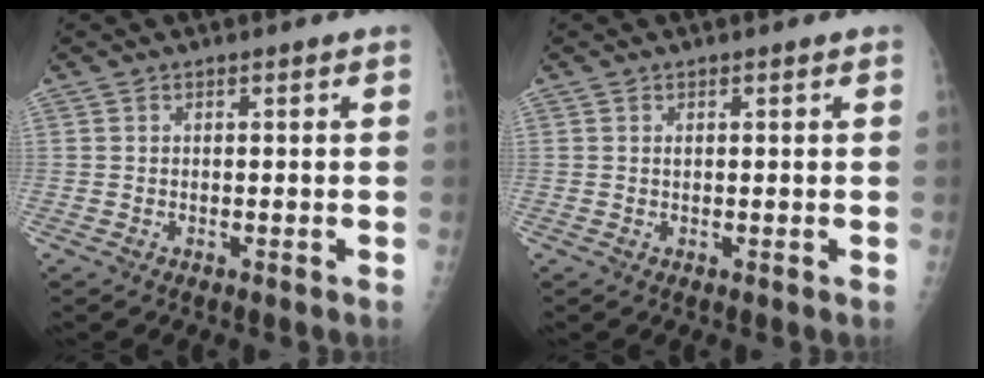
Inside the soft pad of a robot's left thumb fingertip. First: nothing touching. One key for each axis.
{"total": 0.7, "fx": 0.3, "fy": 0.5, "fz": 0.4, "tx": -0.004, "ty": -0.001, "tz": 0.004}